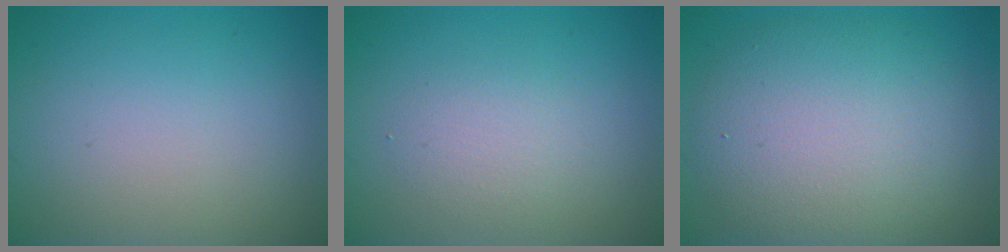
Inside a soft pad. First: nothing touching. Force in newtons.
{"total": 1.9, "press": 1.9, "slide": 0.1}
{"total": 8.9, "press": 8.8, "slide": 0.7}